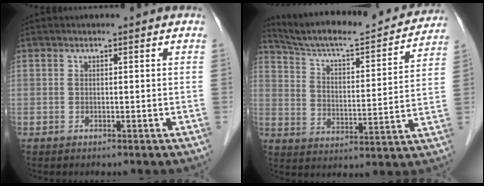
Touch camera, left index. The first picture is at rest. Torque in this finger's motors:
{"motor_torque": [0.60, -0.92, 0.01, 0.00]}